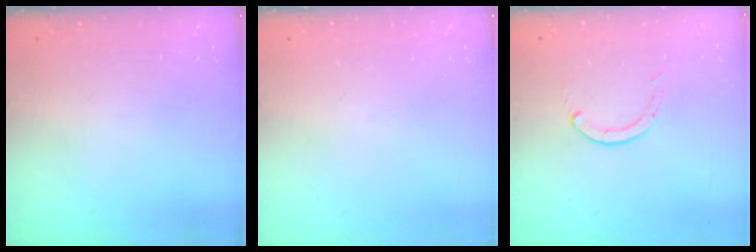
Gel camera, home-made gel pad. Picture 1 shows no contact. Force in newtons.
{"total": 0.0}
{"total": 0.0}